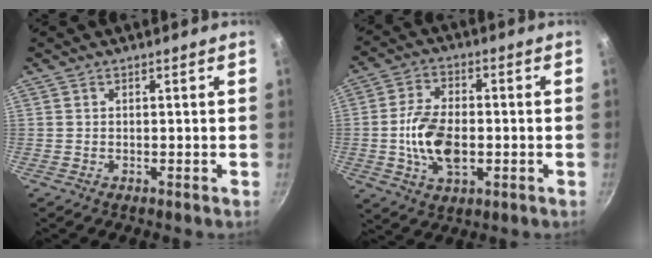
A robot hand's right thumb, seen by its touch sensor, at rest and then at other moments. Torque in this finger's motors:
{"motor_torque": [4.26, 0.75, 1.26, -0.18, 0.44]}